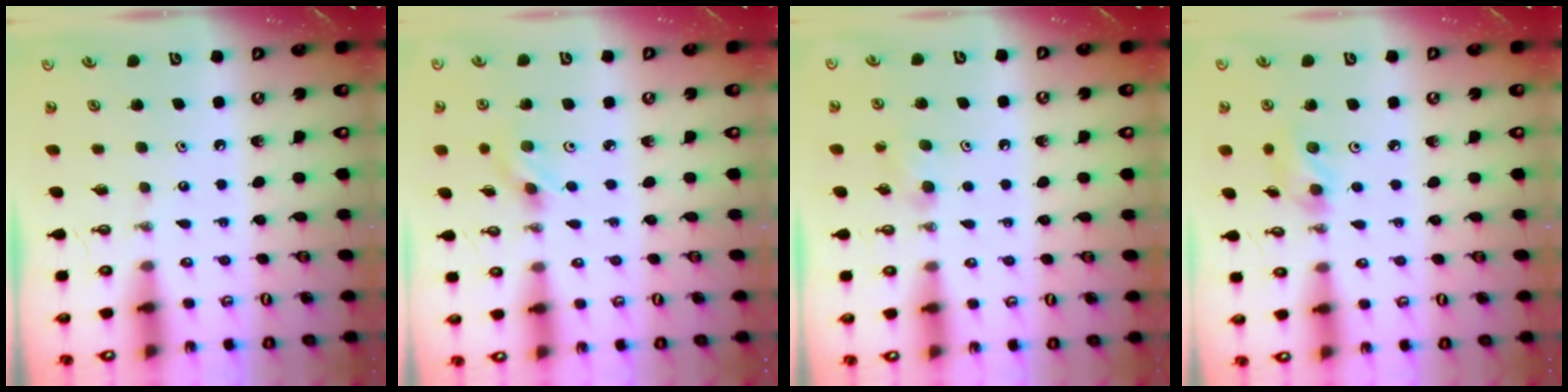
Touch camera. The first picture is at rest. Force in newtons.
{"total": 2.9, "press": 2.6, "slide": 1.4}
{"total": 6.9, "press": 1.9, "slide": 6.7}
{"total": 5.8, "press": 5.7, "slide": 1.0}